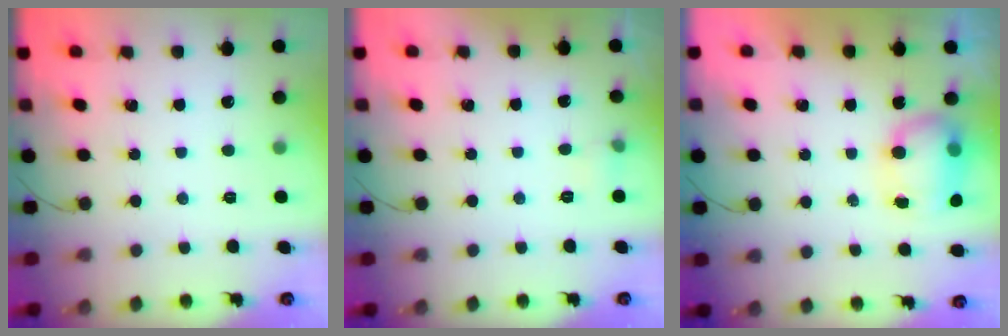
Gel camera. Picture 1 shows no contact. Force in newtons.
{"total": 7.6, "press": 3.7, "slide": 6.6}
{"total": 11.9, "press": 9.7, "slide": 6.8}